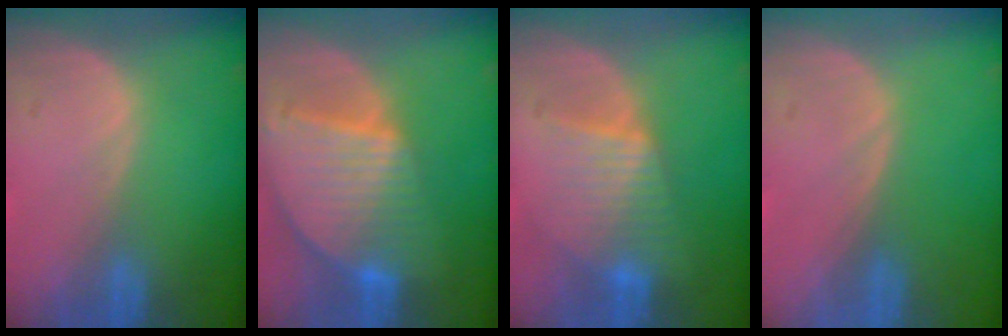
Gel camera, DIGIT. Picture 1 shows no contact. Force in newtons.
{"total": 9.5, "press": 8.1, "slide": 4.8}
{"total": 5.4, "press": 5.3, "slide": 0.5}
{"total": 0.0}